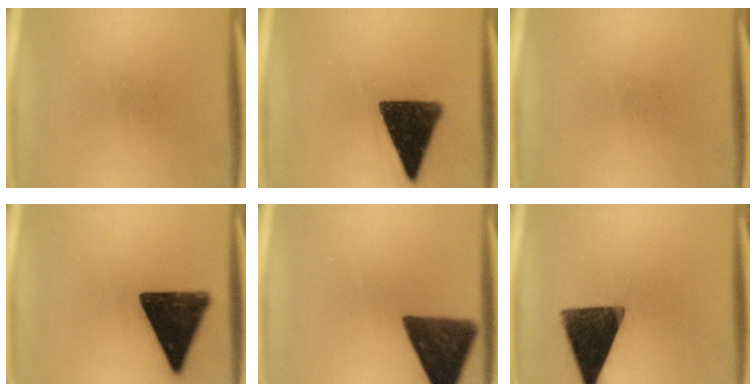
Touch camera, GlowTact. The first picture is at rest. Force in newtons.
{"total": 14.3}
{"total": 0.0}
{"total": 15.0}
{"total": 13.6}
{"total": 13.8}